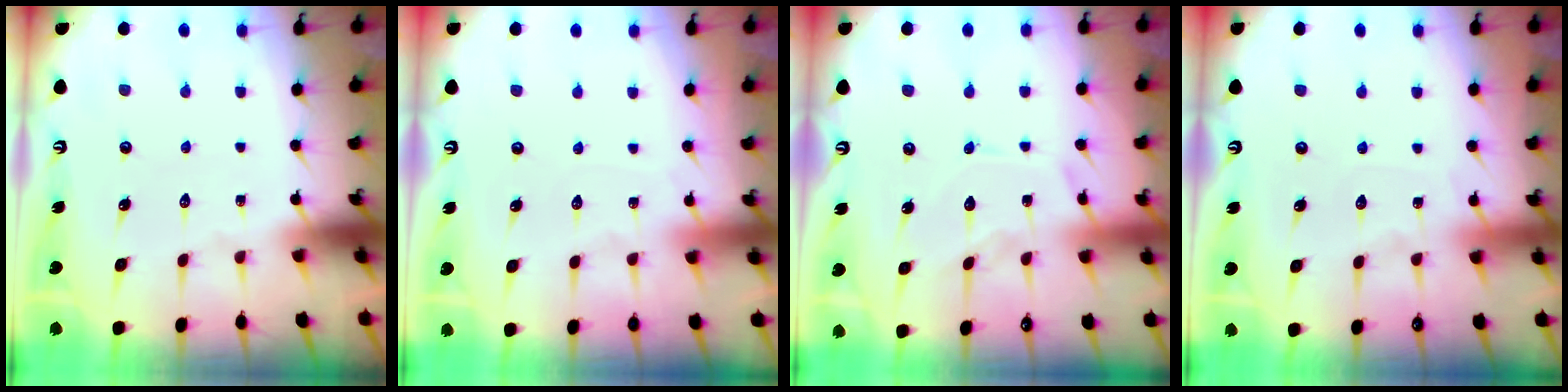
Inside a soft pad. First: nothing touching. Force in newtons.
{"total": 2.9, "press": 2.9, "slide": 0.4}
{"total": 8.9, "press": 8.9, "slide": 0.4}
{"total": 5.1, "press": 5.0, "slide": 0.7}